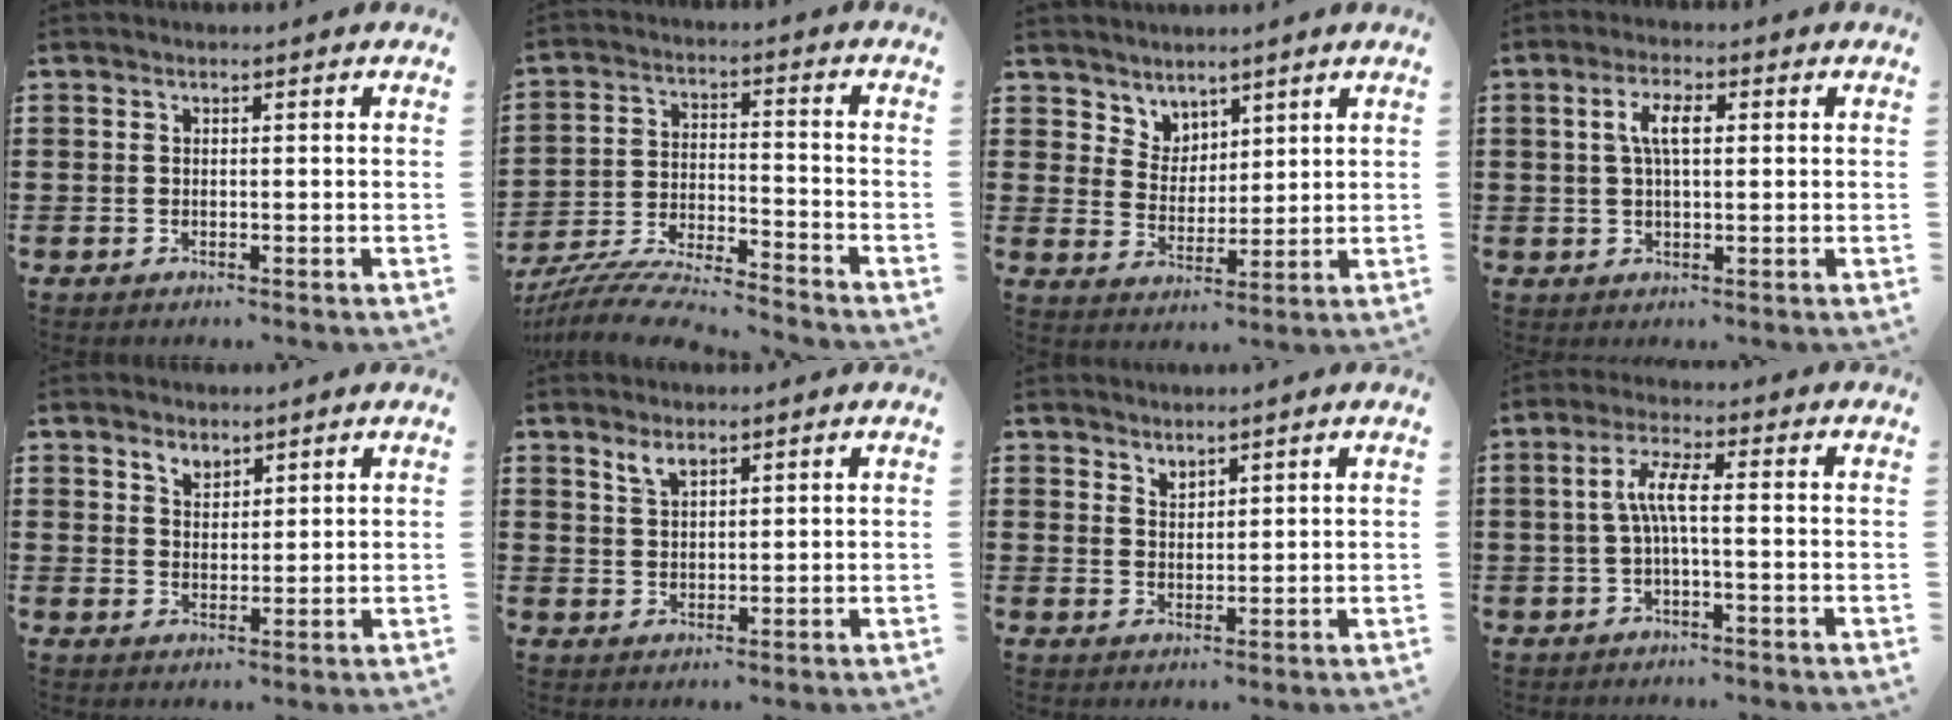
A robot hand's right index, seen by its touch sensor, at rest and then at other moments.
{"total": 8.1, "force": [-7.7, 0.2, 2.4], "torque": [-0.055, 0.002, -0.153]}
{"total": 4.3, "force": [3.5, 2.5, -0.5], "torque": [-0.011, -0.005, 0.067]}
{"total": 4.4, "force": [0.7, 1.7, 4.0], "torque": [-0.082, 0.011, 0.009]}
{"total": 2.6, "force": [2.1, 1.5, 0.5], "torque": [-0.017, 0.004, 0.040]}
{"total": 2.7, "force": [2.0, 1.2, 1.3], "torque": [-0.032, 0.003, 0.038]}
{"total": 2.0, "force": [1.9, 0.5, -0.3], "torque": [0.001, 0.001, 0.038]}
{"total": 4.8, "force": [-0.4, 0.9, 4.7], "torque": [-0.103, 0.000, -0.016]}